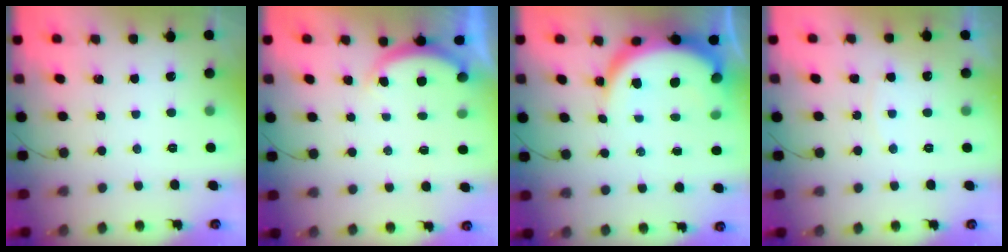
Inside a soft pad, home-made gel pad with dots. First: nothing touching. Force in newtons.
{"total": 3.2, "press": 3.2, "slide": 0.6}
{"total": 10.3, "press": 10.2, "slide": 1.0}
{"total": 3.8, "press": 3.8, "slide": 0.4}